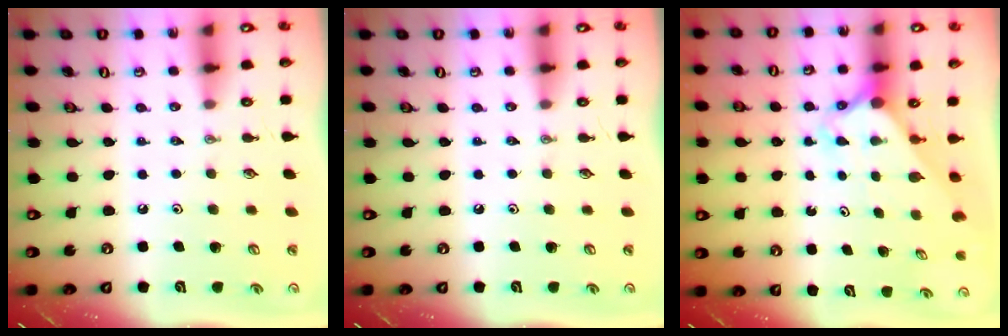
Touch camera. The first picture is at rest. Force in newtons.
{"total": 0.0}
{"total": 2.6, "press": 2.6, "slide": 0.2}